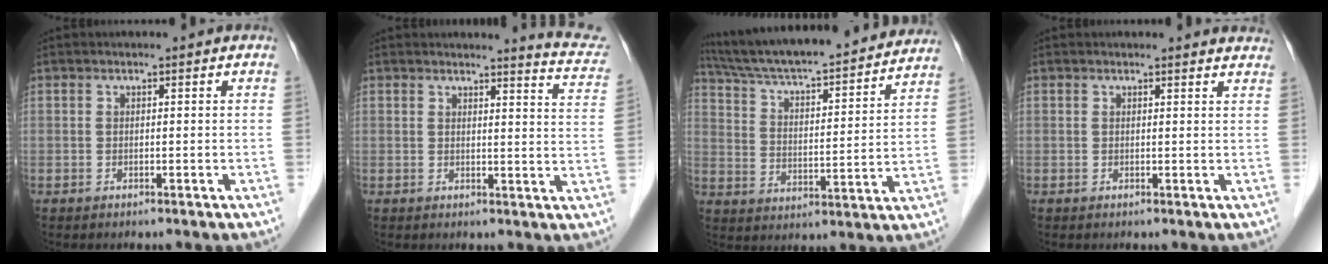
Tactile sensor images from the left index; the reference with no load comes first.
{"total": 7.1, "force": [6.9, 0.2, 1.5], "torque": [-0.013, -0.040, 0.055]}
{"total": 26.8, "force": [24.2, 3.0, 11.1], "torque": [-0.185, -0.007, 0.340]}
{"total": 4.7, "force": [4.6, 0.6, 0.6], "torque": [-0.001, -0.004, 0.031]}